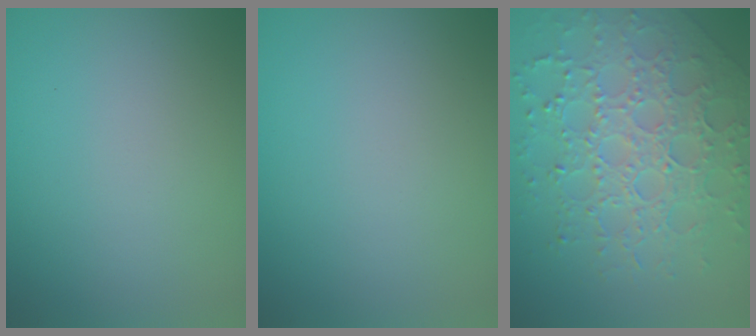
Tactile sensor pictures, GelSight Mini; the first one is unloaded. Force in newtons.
{"total": 0.0}
{"total": 7.8, "press": 5.6, "slide": 5.5}